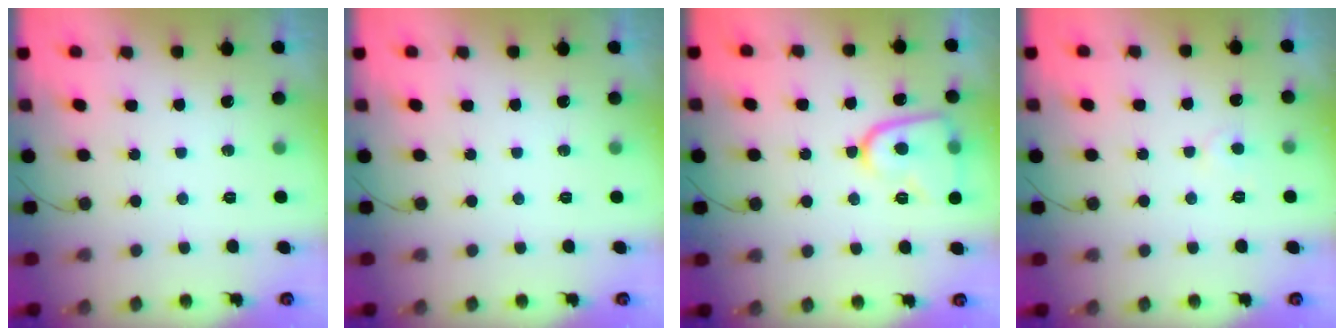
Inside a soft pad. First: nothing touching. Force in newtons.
{"total": 0.0}
{"total": 12.5, "press": 12.4, "slide": 1.2}
{"total": 3.7, "press": 3.7, "slide": 0.4}